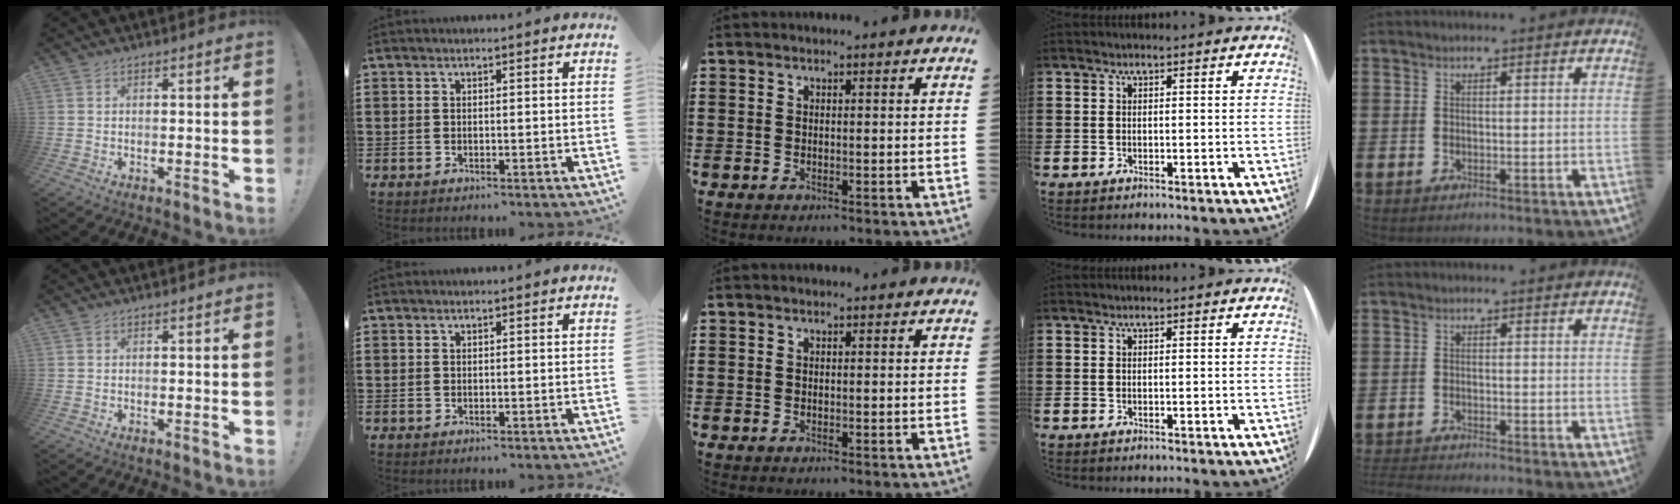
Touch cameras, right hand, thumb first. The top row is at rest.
{"little": {"total": 1.5, "force": [-1.5, -0.2, 0.1], "torque": [-0.003, 0.001, -0.031]}}